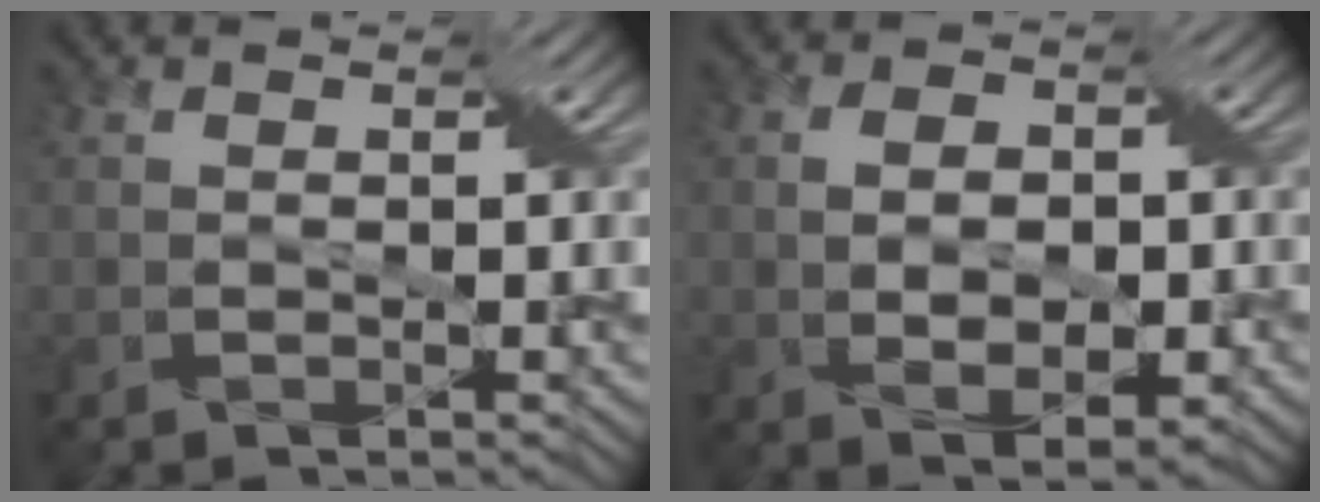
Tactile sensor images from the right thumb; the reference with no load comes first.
{"total": 6.2, "force": [-0.5, 3.9, 4.8], "torque": [-0.073, -0.003, -0.005]}